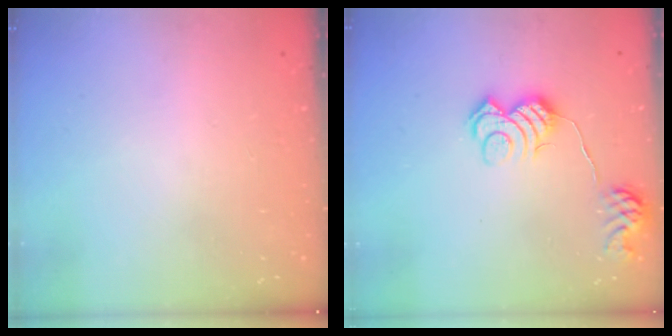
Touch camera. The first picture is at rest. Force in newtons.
{"total": 11.1, "press": 11.0, "slide": 0.7}